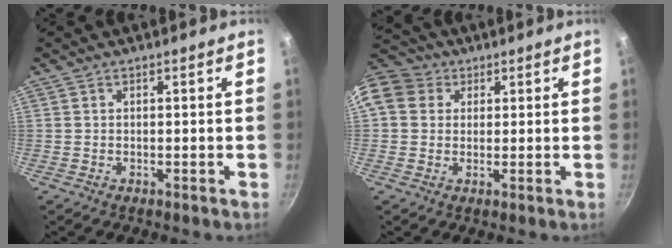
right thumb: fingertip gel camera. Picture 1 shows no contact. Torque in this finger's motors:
{"motor_torque": [1.99, 3.00, 1.49, 1.28, 0.50]}